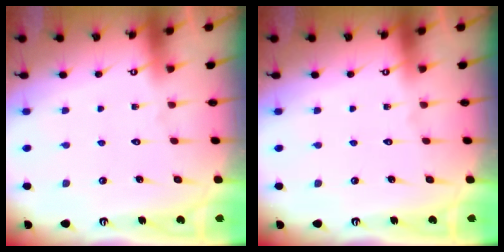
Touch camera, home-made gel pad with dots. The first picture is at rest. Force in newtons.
{"total": 0.0}